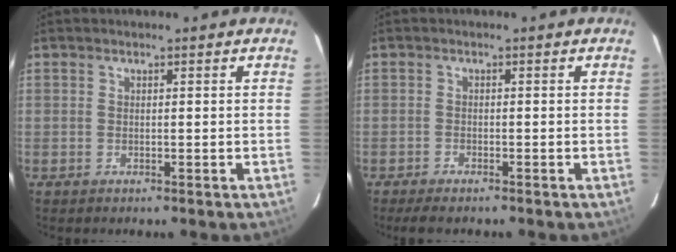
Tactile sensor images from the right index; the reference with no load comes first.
{"total": 3.3, "force": [-2.7, 0.9, 1.7], "torque": [-0.024, -0.009, -0.037]}